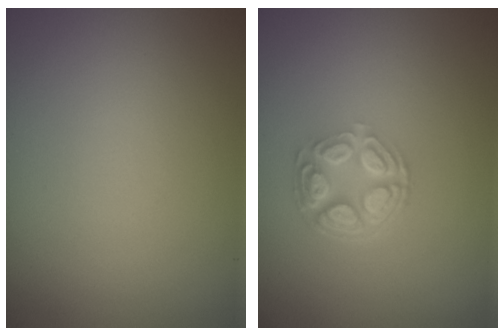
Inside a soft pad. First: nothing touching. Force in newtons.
{"total": 4.7, "press": 3.3, "slide": 3.3}